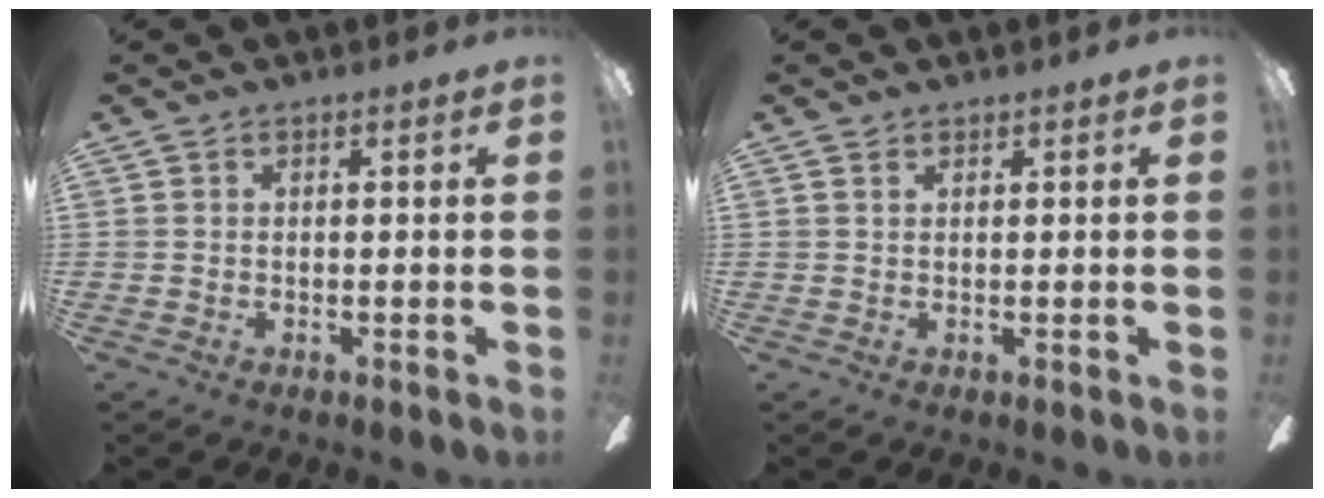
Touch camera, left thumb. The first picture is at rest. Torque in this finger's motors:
{"motor_torque": [-0.11, 0.04, -0.21, 0.07, -0.01]}